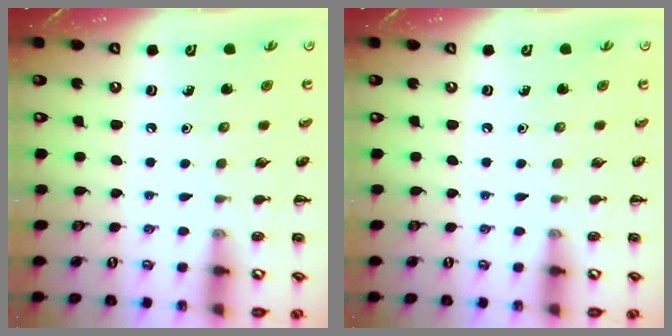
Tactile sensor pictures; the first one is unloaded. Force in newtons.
{"total": 0.0}